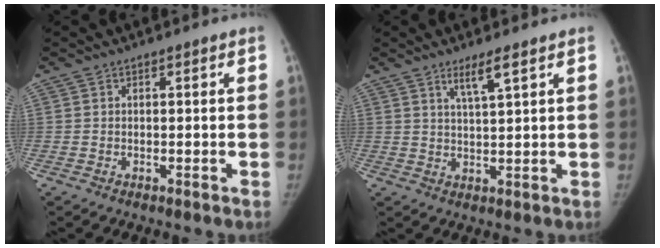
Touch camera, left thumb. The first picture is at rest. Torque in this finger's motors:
{"motor_torque": [0.70, -0.15, 0.71, -0.80, 0.13]}